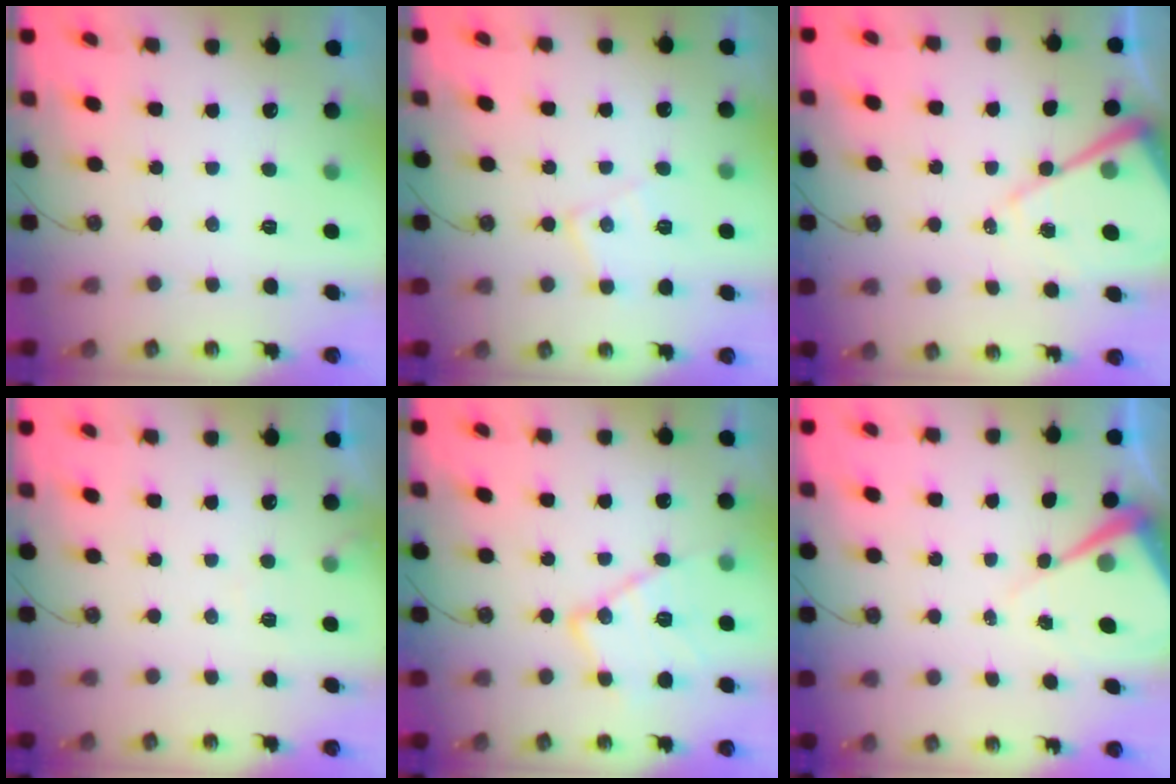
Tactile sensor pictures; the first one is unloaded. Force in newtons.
{"total": 8.5, "press": 8.5, "slide": 0.6}
{"total": 11.9, "press": 11.8, "slide": 1.0}
{"total": 3.4, "press": 3.3, "slide": 0.6}
{"total": 14.9, "press": 14.9, "slide": 1.3}
{"total": 7.5, "press": 7.5, "slide": 0.5}